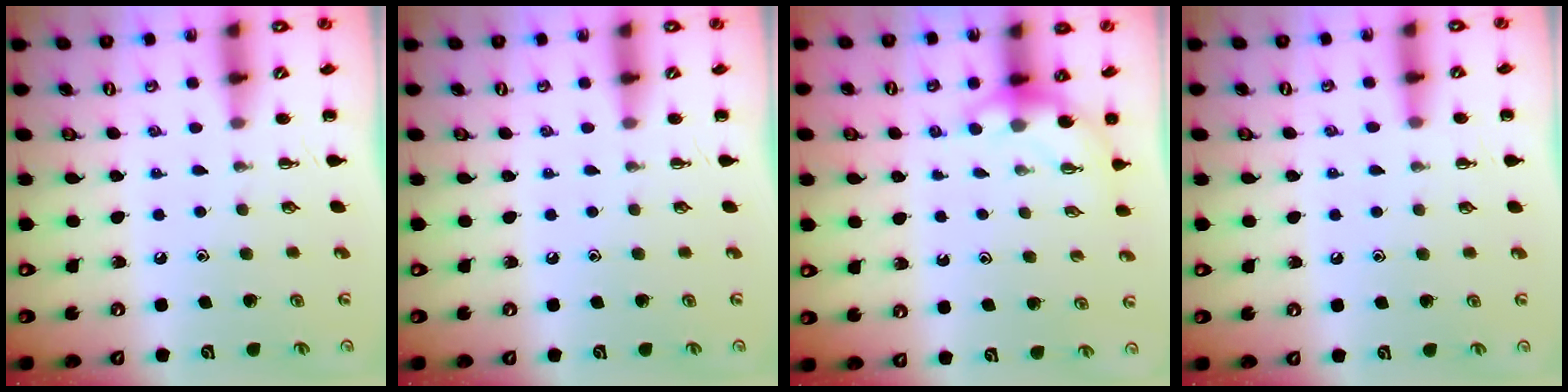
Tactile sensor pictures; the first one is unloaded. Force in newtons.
{"total": 0.0}
{"total": 3.9, "press": 3.9, "slide": 0.2}
{"total": 6.4, "press": 6.0, "slide": 2.2}